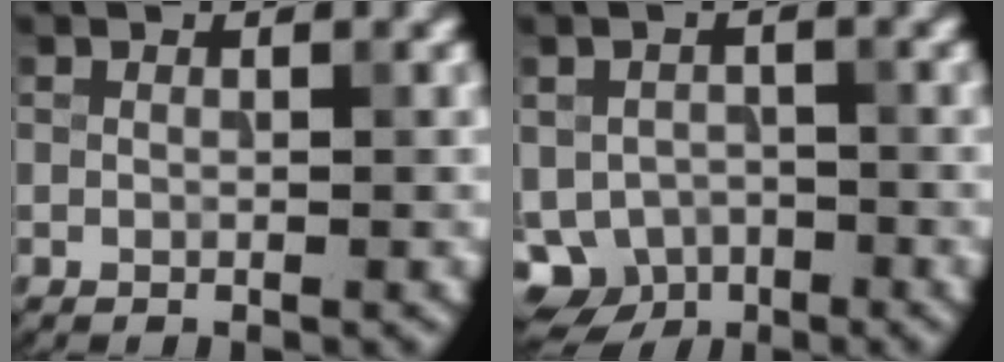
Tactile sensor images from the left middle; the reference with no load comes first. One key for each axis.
{"total": 5.5, "fx": -3.0, "fy": 4.0, "fz": 2.3, "tx": -0.039, "ty": -0.015, "tz": -0.052}